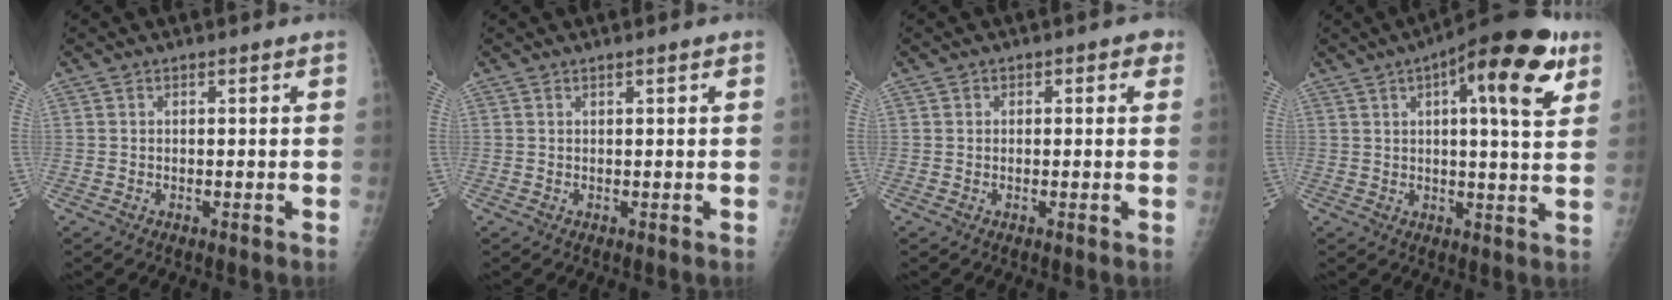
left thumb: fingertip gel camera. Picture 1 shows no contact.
{"total": 0.7, "force": [0.4, 0.1, 0.6], "torque": [-0.007, 0.001, 0.005]}
{"total": 2.2, "force": [0.6, 1.9, 1.0], "torque": [0.010, 0.003, 0.001]}
{"total": 16.7, "force": [7.4, 5.1, 14.1], "torque": [-0.176, -0.011, 0.095]}